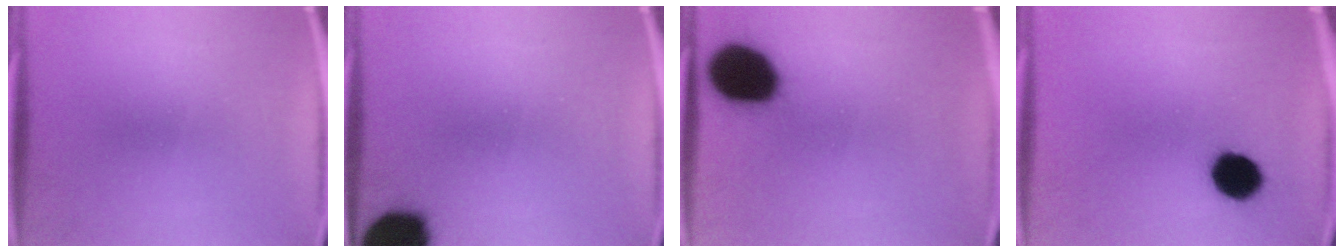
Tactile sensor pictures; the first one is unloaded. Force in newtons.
{"total": 16.8}
{"total": 18.4}
{"total": 8.4}